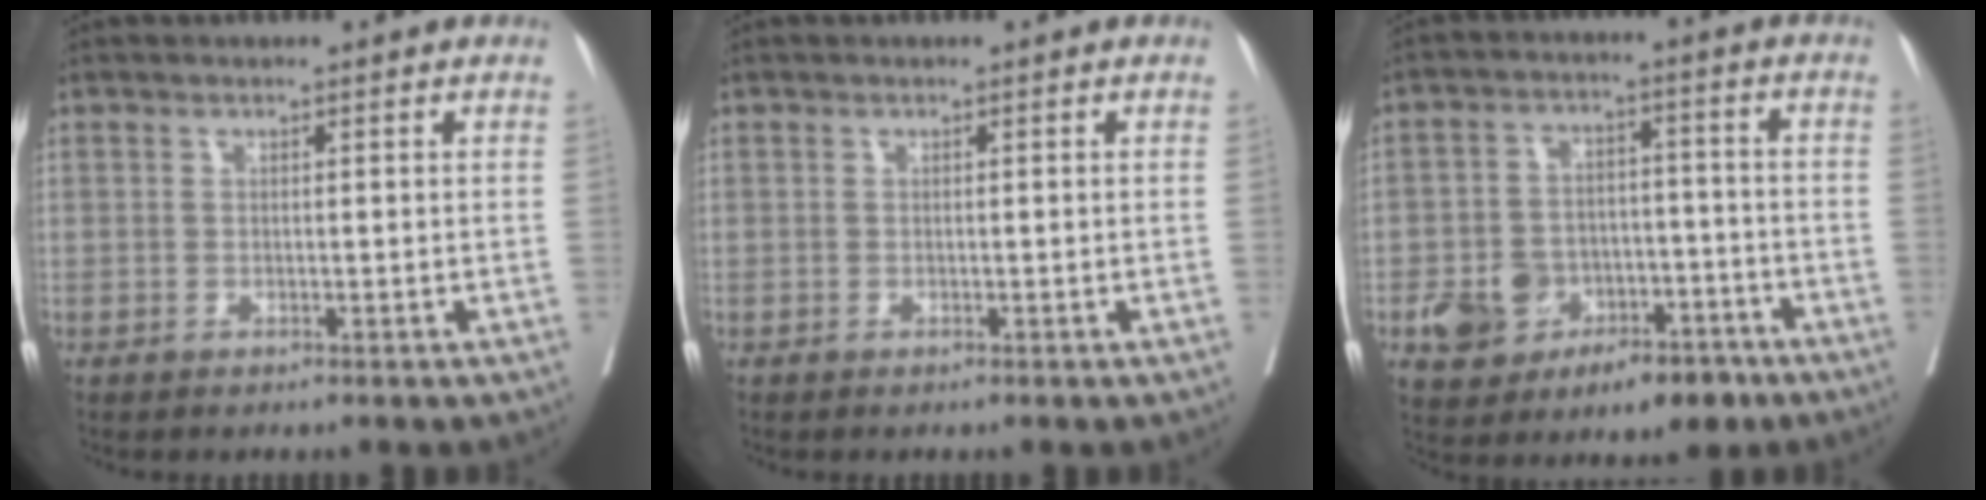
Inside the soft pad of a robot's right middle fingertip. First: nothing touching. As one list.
[{"total": 0.0}, {"total": 11.9, "force": [-6.1, 8.0, 6.4], "torque": [-0.097, 0.027, -0.087]}]